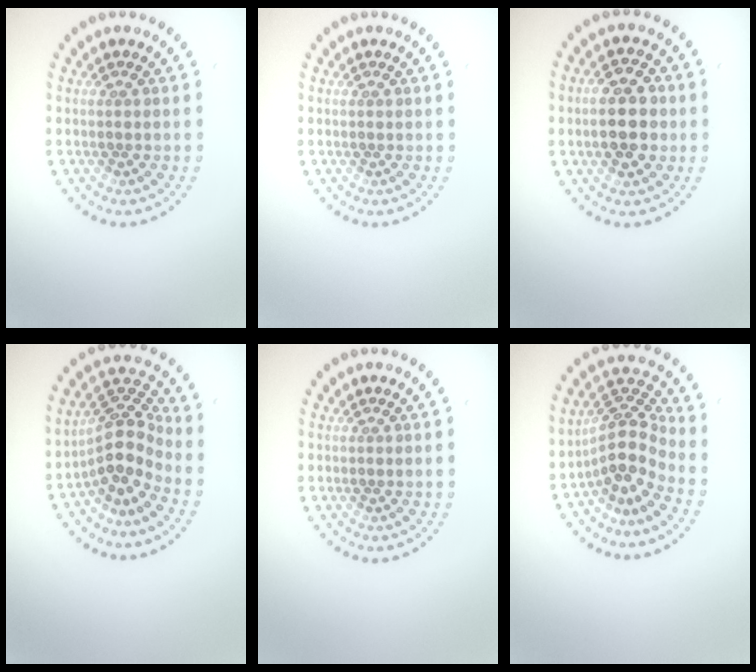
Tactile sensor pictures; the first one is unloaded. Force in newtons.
{"total": 0.0}
{"total": 5.1, "press": 5.0, "slide": 0.3}
{"total": 4.3, "press": 3.1, "slide": 3.0}
{"total": 0.0}
{"total": 4.1, "press": 2.9, "slide": 2.9}